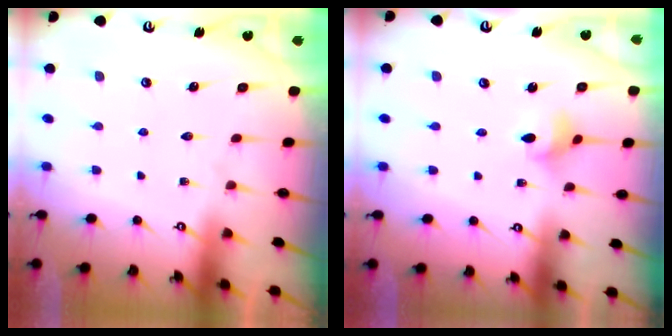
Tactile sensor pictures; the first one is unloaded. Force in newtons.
{"total": 3.5, "press": 3.4, "slide": 0.8}